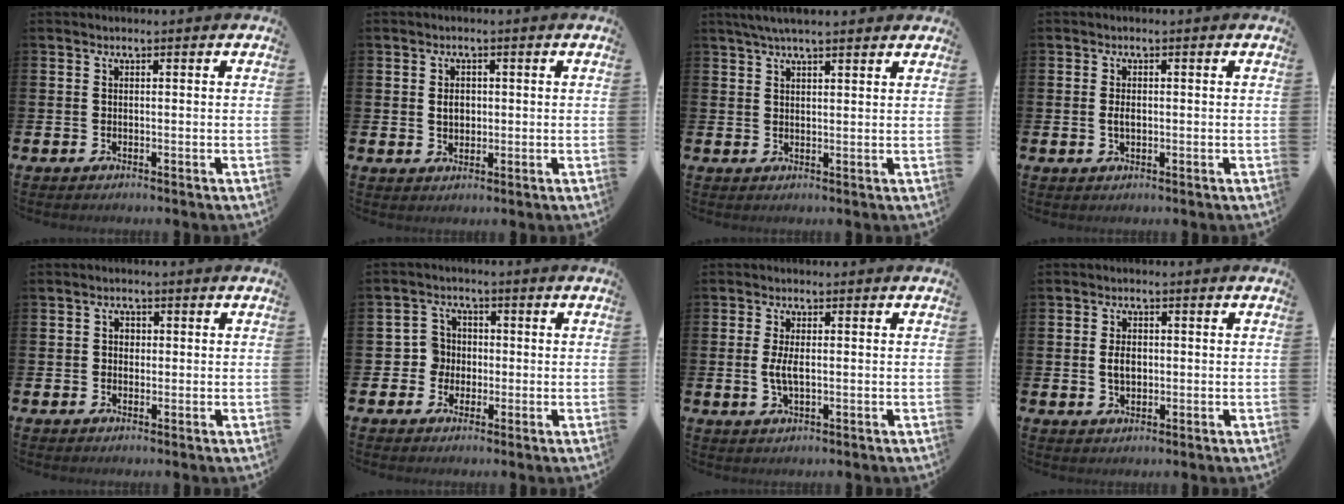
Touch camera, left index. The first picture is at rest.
{"total": 2.2, "force": [0.4, 1.8, 1.3], "torque": [-0.005, 0.000, 0.000]}
{"total": 4.0, "force": [3.5, 0.5, 1.9], "torque": [-0.041, -0.004, 0.063]}
{"total": 1.6, "force": [0.0, 0.9, 1.3], "torque": [-0.019, 0.003, -0.003]}
{"total": 1.6, "force": [0.2, 1.3, 0.8], "torque": [0.008, -0.001, -0.003]}
{"total": 4.1, "force": [-0.1, 4.0, 1.0], "torque": [-0.027, 0.009, -0.006]}
{"total": 3.0, "force": [0.2, 1.1, 2.7], "torque": [-0.053, -0.003, -0.003]}
{"total": 2.9, "force": [0.2, 1.9, 2.2], "torque": [-0.020, -0.001, -0.003]}